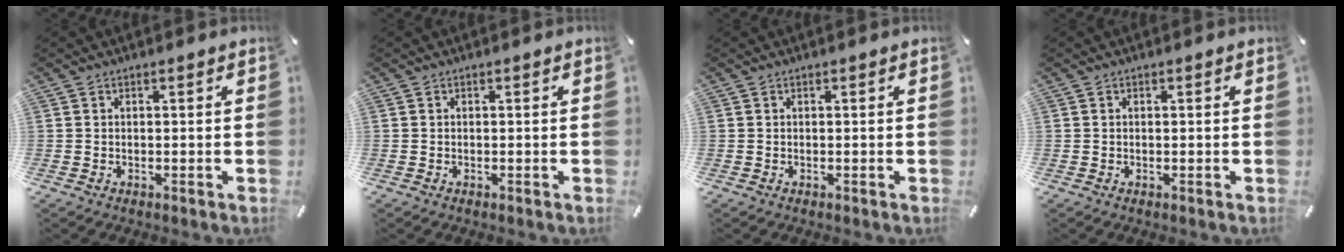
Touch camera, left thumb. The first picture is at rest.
{"total": 0.0}
{"total": 0.0}
{"total": 0.0}